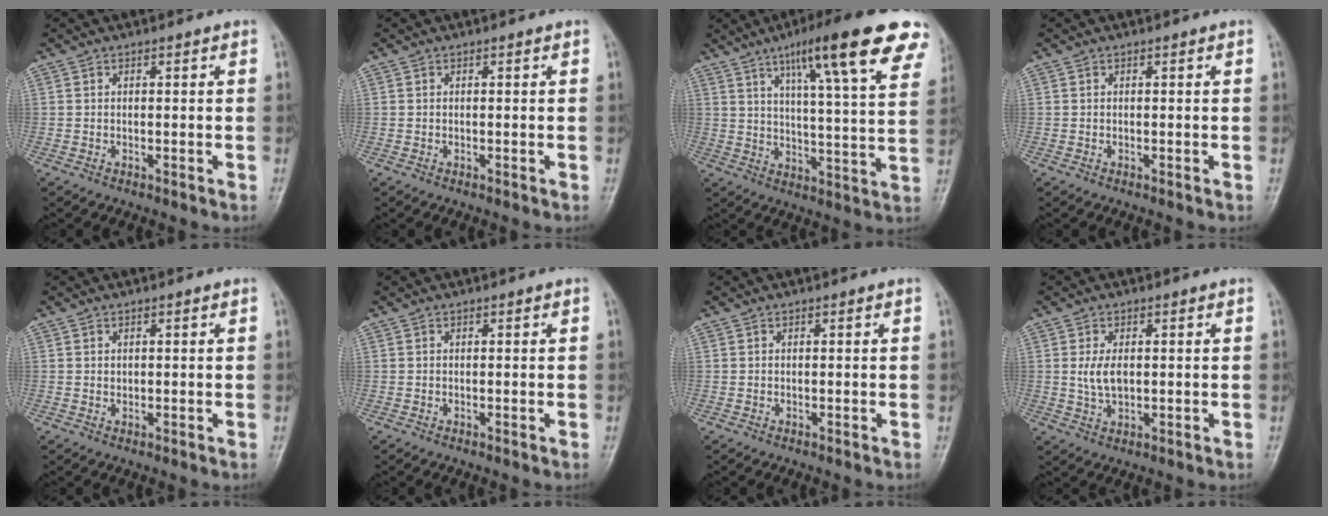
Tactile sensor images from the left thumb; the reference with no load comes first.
{"total": 0.0}
{"total": 21.9, "force": [12.6, 3.8, 17.5], "torque": [-0.233, -0.026, 0.173]}
{"total": 0.0}
{"total": 0.7, "force": [0.3, 0.4, 0.4], "torque": [-0.003, -0.001, 0.005]}
{"total": 0.0}
{"total": 0.0}
{"total": 4.2, "force": [0.5, 2.3, 3.5], "torque": [-0.072, -0.007, 0.014]}